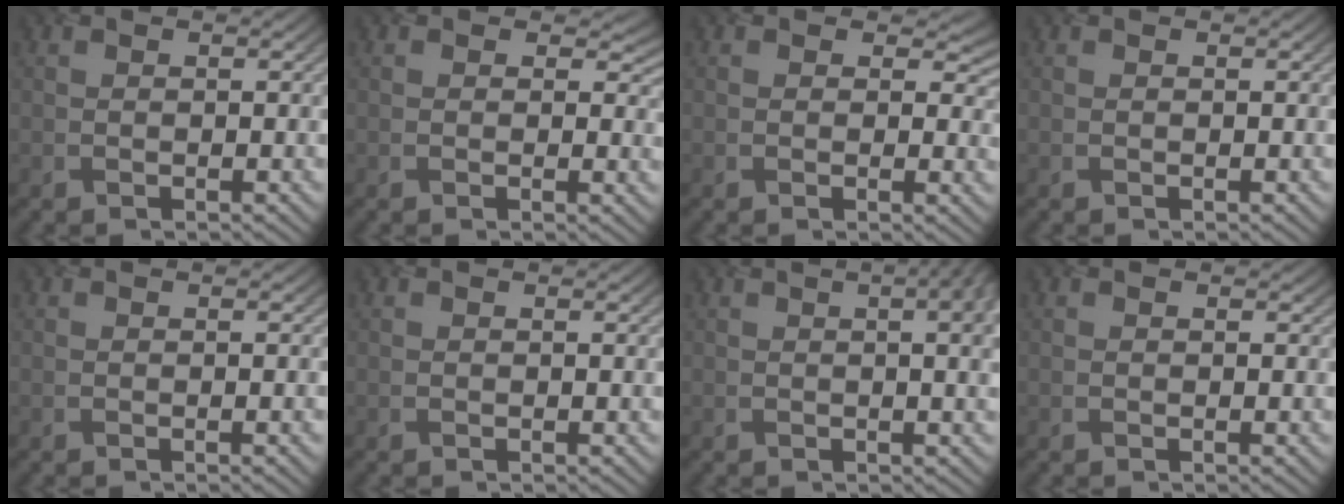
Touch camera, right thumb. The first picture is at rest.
{"total": 2.8, "force": [0.8, 2.1, 1.7], "torque": [-0.024, -0.011, 0.011]}
{"total": 3.3, "force": [0.9, 2.4, 2.0], "torque": [-0.026, -0.010, 0.008]}
{"total": 0.0}
{"total": 0.7, "force": [0.0, -0.2, 0.7], "torque": [-0.013, 0.000, -0.001]}
{"total": 0.0}
{"total": 5.3, "force": [1.5, 1.6, 4.9], "torque": [-0.049, 0.008, 0.016]}
{"total": 0.0}